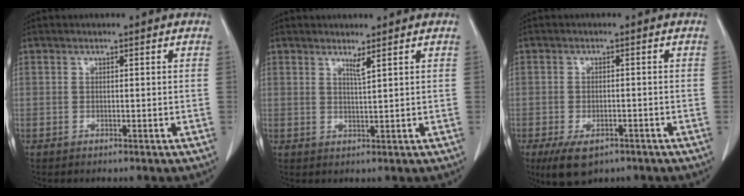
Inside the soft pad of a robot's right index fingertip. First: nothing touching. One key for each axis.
{"total": 1.6, "fx": 1.2, "fy": -0.4, "fz": 0.9, "tx": -0.018, "ty": -0.014, "tz": 0.023}
{"total": 6.1, "fx": -4.0, "fy": 2.8, "fz": 3.7, "tx": -0.065, "ty": -0.008, "tz": -0.061}